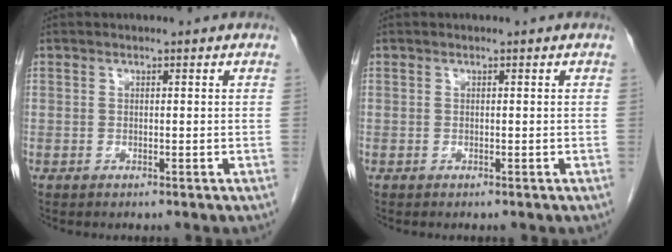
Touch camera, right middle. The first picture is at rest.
{"total": 0.0}